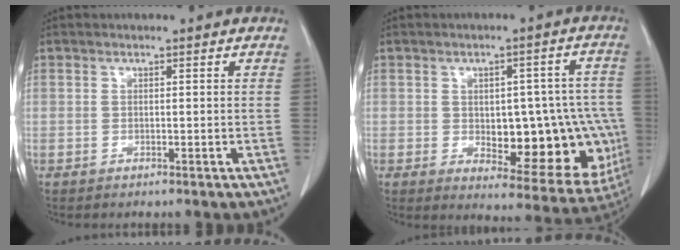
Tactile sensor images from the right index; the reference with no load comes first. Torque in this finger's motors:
{"motor_torque": [0.92, -0.57, 0.29, 0.07]}